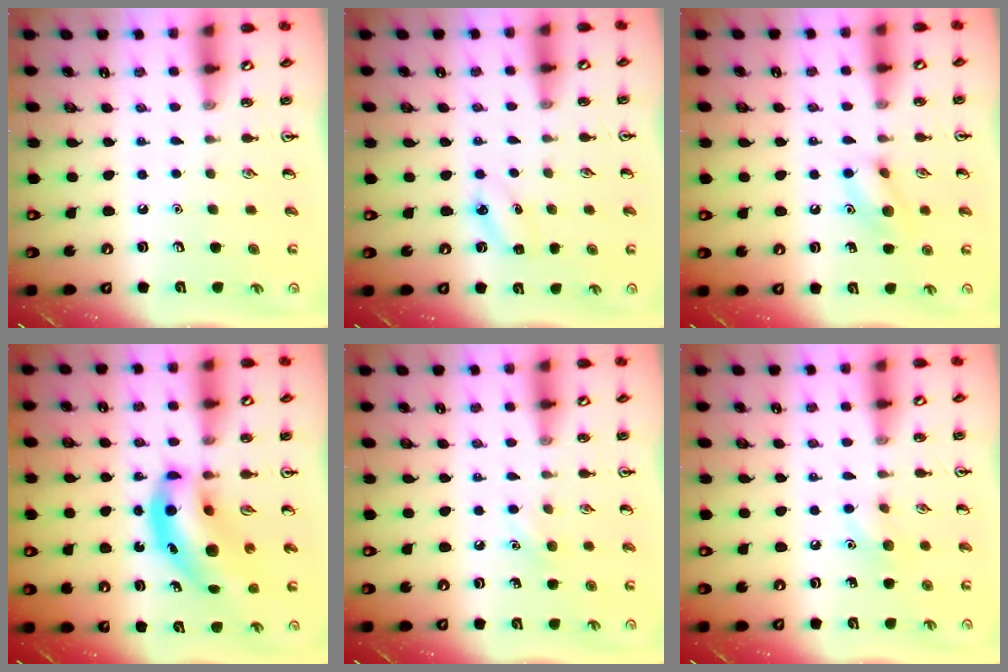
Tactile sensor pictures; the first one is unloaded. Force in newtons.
{"total": 4.2, "press": 4.0, "slide": 1.2}
{"total": 9.2, "press": 9.1, "slide": 1.5}
{"total": 12.8, "press": 12.2, "slide": 3.9}
{"total": 6.1, "press": 5.9, "slide": 1.9}
{"total": 6.9, "press": 6.6, "slide": 1.9}